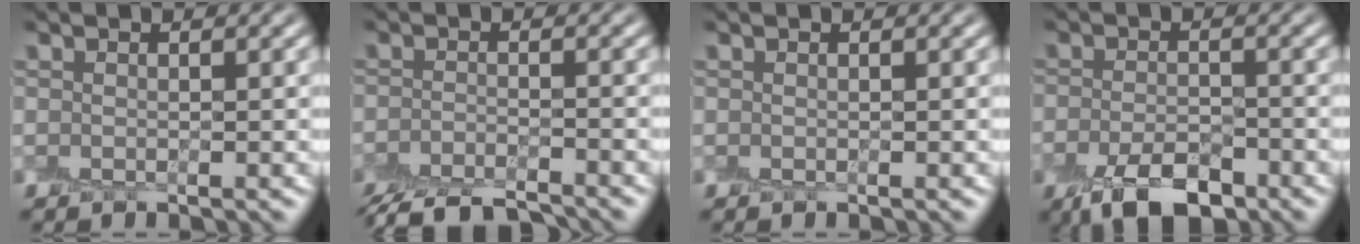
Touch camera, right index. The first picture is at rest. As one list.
[{"total": 5.4, "force": [-4.7, 1.3, 2.4], "torque": [-0.042, -0.014, -0.082]}, {"total": 0.0}, {"total": 4.8, "force": [-2.9, 2.2, 3.2], "torque": [-0.054, -0.001, -0.052]}]